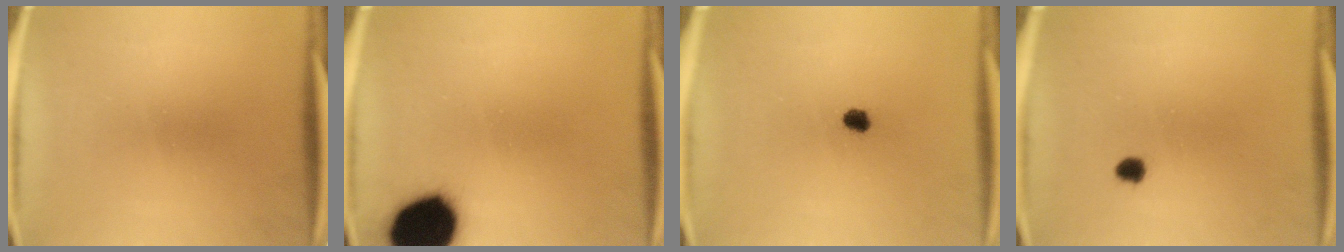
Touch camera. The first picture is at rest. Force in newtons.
{"total": 19.7}
{"total": 2.1}
{"total": 1.7}